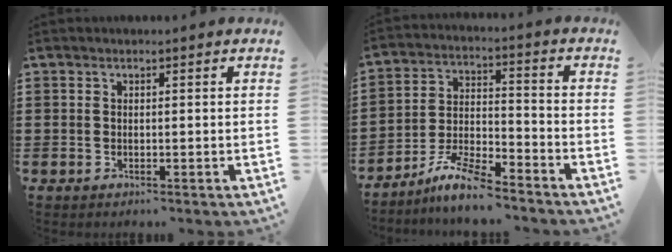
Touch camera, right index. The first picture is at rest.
{"total": 7.3, "force": [-6.5, 0.7, 3.3], "torque": [-0.073, -0.001, -0.125]}